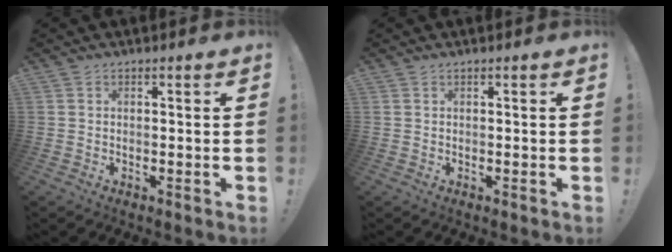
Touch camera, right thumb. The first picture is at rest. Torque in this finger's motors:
{"motor_torque": [0.02, -0.15, -0.10, 0.18, -0.01]}